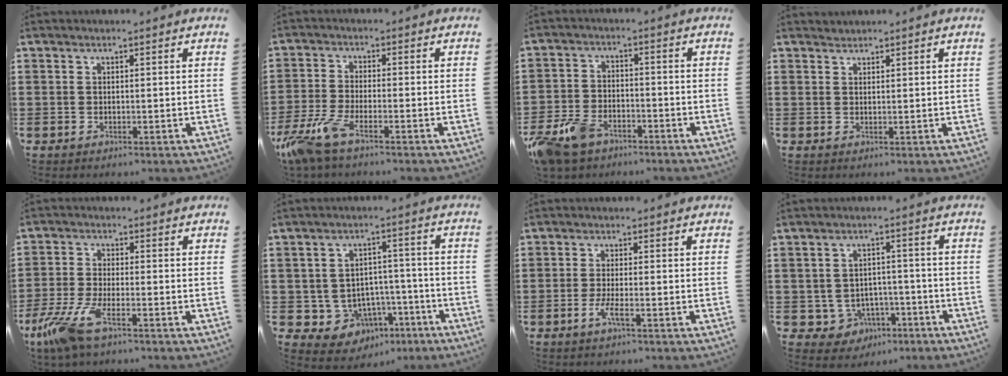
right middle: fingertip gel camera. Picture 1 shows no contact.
{"total": 6.4, "force": [-4.3, 1.4, 4.5], "torque": [-0.128, -0.022, -0.089]}
{"total": 7.1, "force": [-5.6, 3.2, 2.9], "torque": [-0.082, 0.007, -0.113]}
{"total": 0.9, "force": [0.8, 0.1, -0.2], "torque": [0.002, 0.000, 0.017]}
{"total": 7.2, "force": [-4.4, 1.6, 5.5], "torque": [-0.142, -0.021, -0.088]}
{"total": 5.5, "force": [-2.7, 4.6, 1.0], "torque": [-0.036, 0.017, -0.046]}
{"total": 2.9, "force": [-1.4, 0.2, 2.5], "torque": [-0.058, -0.007, -0.028]}
{"total": 4.0, "force": [-2.4, 3.0, 1.0], "torque": [-0.030, 0.009, -0.048]}